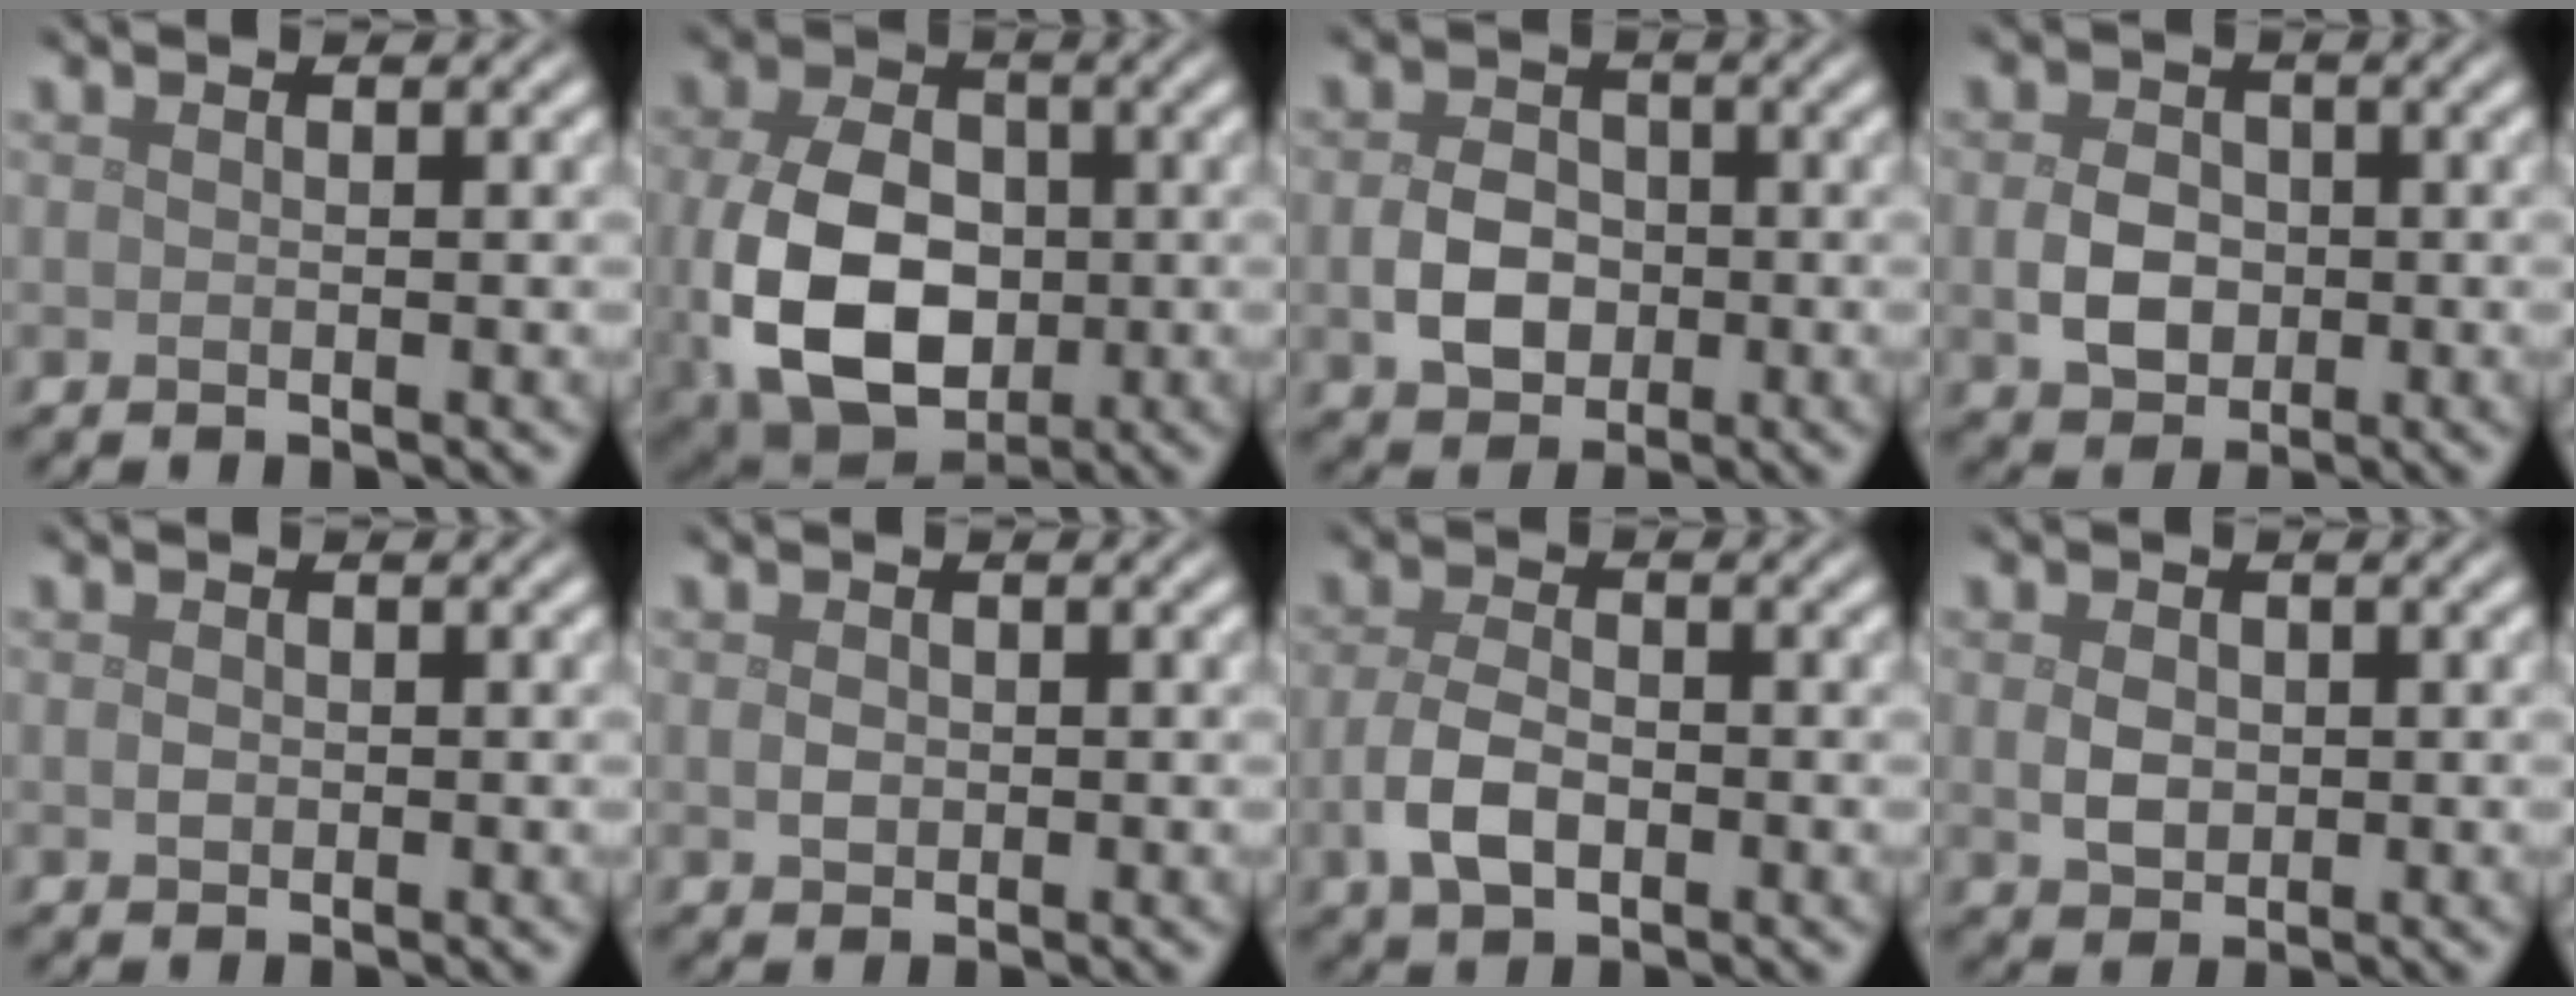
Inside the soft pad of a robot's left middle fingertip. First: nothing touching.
{"total": 10.2, "force": [-1.1, 7.2, 7.1], "torque": [-0.159, -0.022, -0.013]}
{"total": 3.8, "force": [-0.7, 3.0, 2.2], "torque": [-0.042, 0.000, -0.015]}
{"total": 3.5, "force": [-0.4, 2.7, 2.1], "torque": [-0.042, -0.002, -0.010]}
{"total": 0.7, "force": [0.0, 0.5, 0.4], "torque": [-0.009, -0.002, 0.000]}
{"total": 1.1, "force": [0.1, 0.9, 0.6], "torque": [-0.014, -0.002, 0.000]}
{"total": 3.5, "force": [-1.1, 2.1, 2.7], "torque": [-0.057, -0.003, -0.024]}
{"total": 2.1, "force": [0.1, 1.6, 1.3], "torque": [-0.028, -0.001, 0.002]}